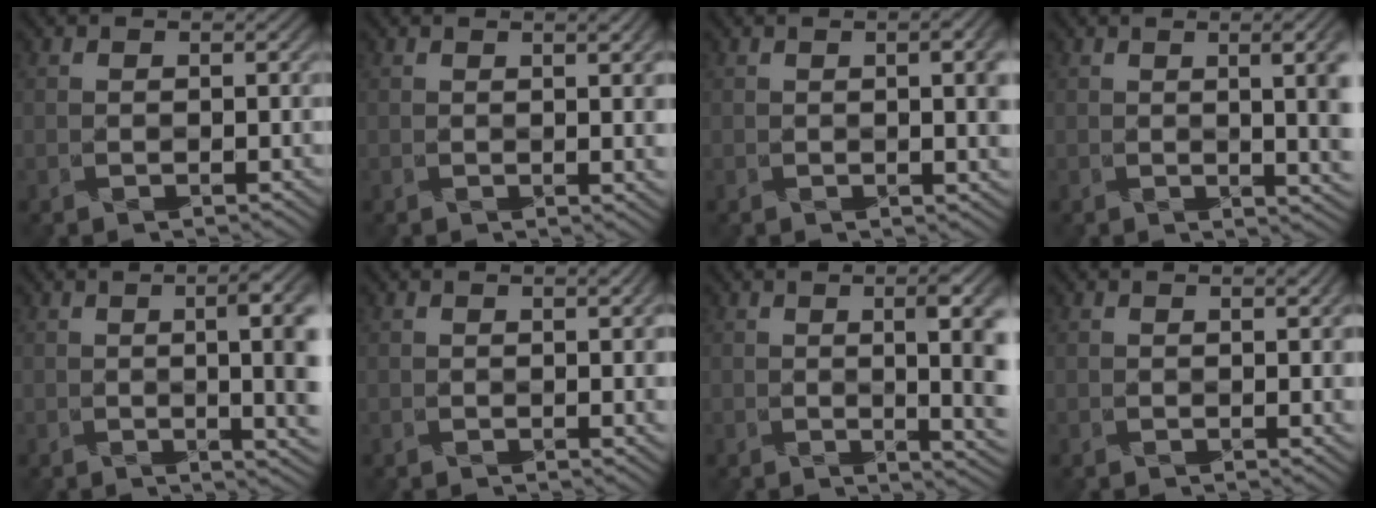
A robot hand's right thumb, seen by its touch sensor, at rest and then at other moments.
{"total": 3.6, "force": [1.2, 0.7, 3.3], "torque": [-0.036, 0.008, 0.018]}
{"total": 4.6, "force": [0.9, 1.2, 4.3], "torque": [-0.050, 0.004, 0.016]}
{"total": 8.6, "force": [1.3, 2.6, 8.1], "torque": [-0.067, 0.021, 0.012]}
{"total": 11.0, "force": [0.8, 3.8, 10.3], "torque": [-0.093, 0.024, 0.004]}
{"total": 2.9, "force": [1.1, 0.4, 2.7], "torque": [-0.030, 0.009, 0.015]}
{"total": 9.5, "force": [0.8, 3.0, 9.0], "torque": [-0.074, 0.022, 0.006]}
{"total": 2.5, "force": [1.1, 0.3, 2.2], "torque": [-0.026, 0.008, 0.015]}